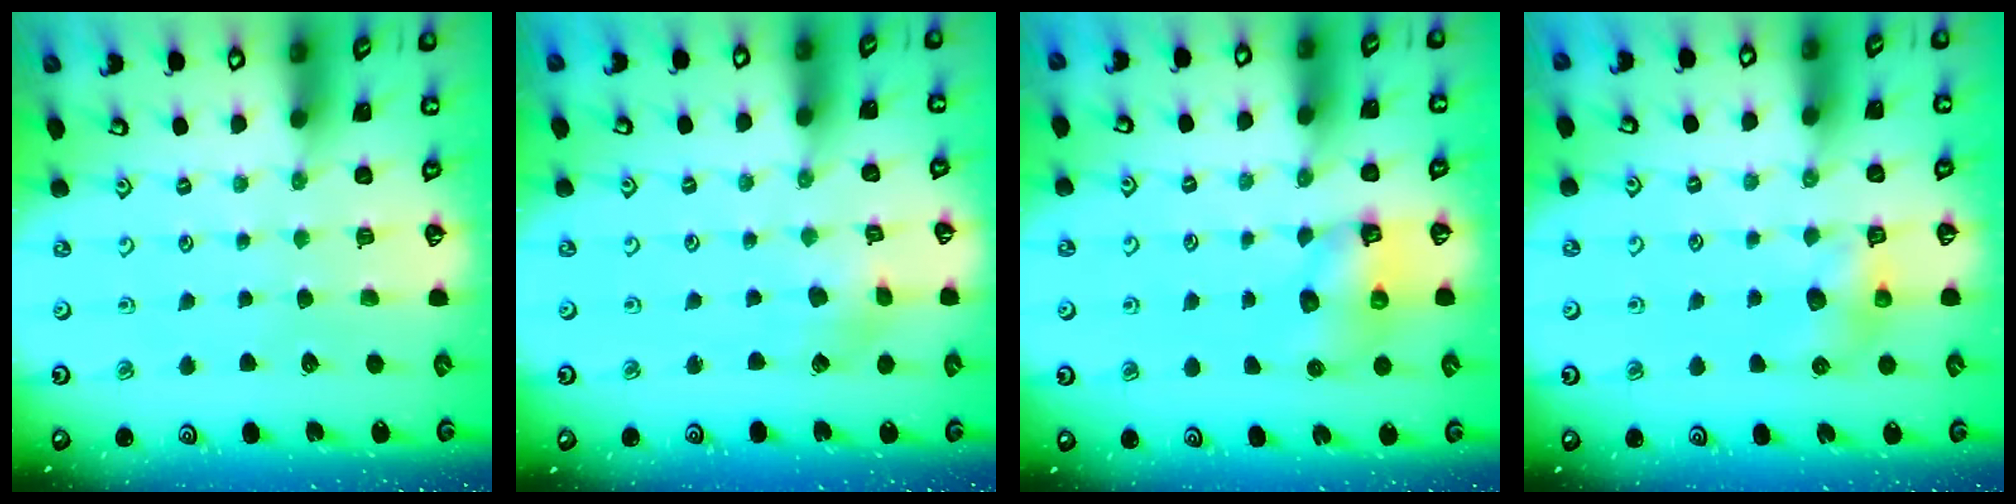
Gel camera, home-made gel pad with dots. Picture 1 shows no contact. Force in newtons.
{"total": 3.0, "press": 2.9, "slide": 0.5}
{"total": 8.3, "press": 8.3, "slide": 0.5}
{"total": 7.0, "press": 7.0, "slide": 0.2}